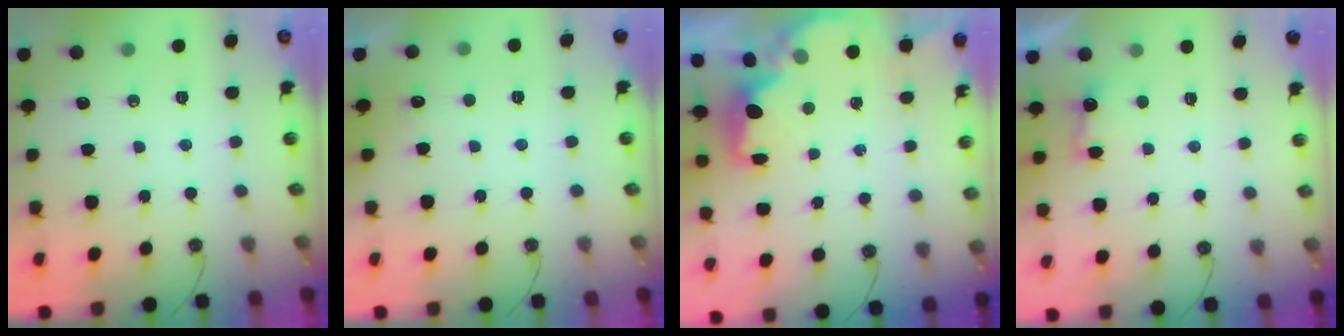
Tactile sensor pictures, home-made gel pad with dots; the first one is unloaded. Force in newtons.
{"total": 3.6, "press": 3.4, "slide": 1.1}
{"total": 2.1, "press": 2.0, "slide": 0.8}
{"total": 2.3, "press": 2.1, "slide": 0.9}